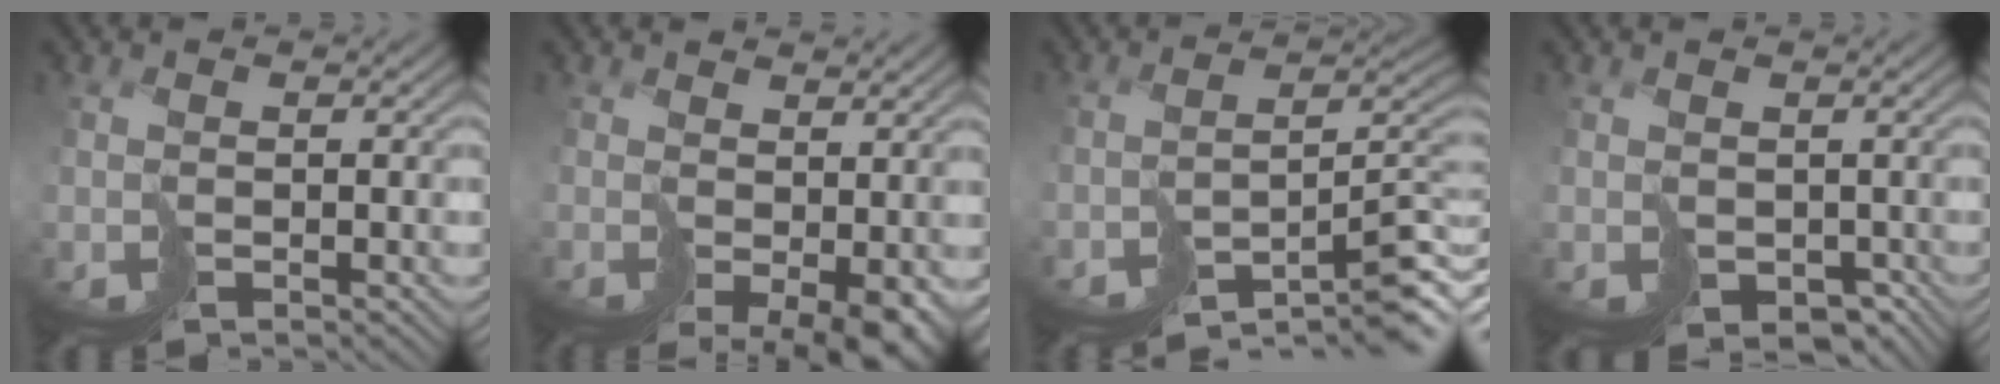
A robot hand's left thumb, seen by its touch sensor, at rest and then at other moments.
{"total": 7.2, "force": [-2.0, 4.2, 5.5], "torque": [-0.106, -0.032, -0.006]}
{"total": 8.6, "force": [-6.5, 2.4, 5.1], "torque": [-0.079, -0.015, -0.088]}
{"total": 3.1, "force": [-0.6, 2.7, 1.5], "torque": [-0.029, -0.019, 0.004]}